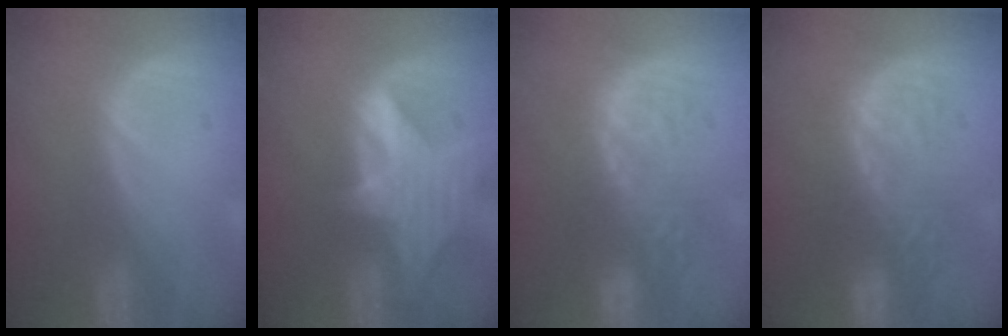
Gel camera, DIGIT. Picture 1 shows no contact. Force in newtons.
{"total": 8.1, "press": 7.4, "slide": 3.3}
{"total": 8.7, "press": 8.6, "slide": 1.2}
{"total": 9.1, "press": 9.0, "slide": 1.7}